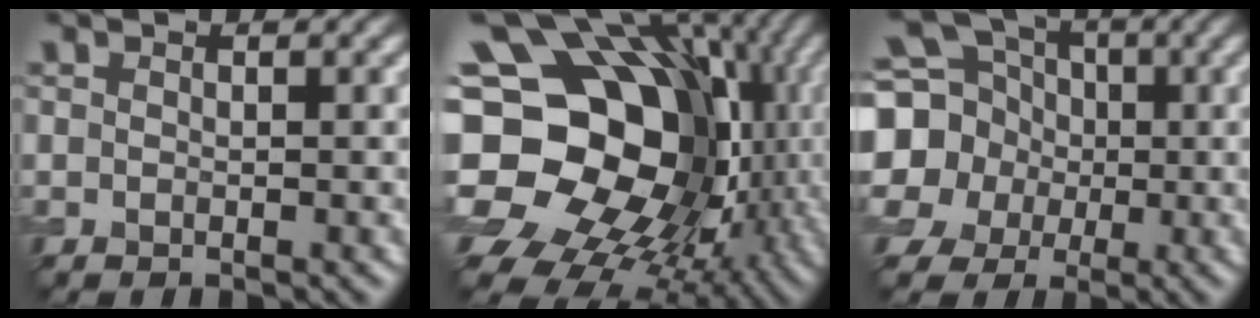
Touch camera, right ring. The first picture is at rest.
{"total": 21.2, "force": [-0.8, 16.4, 13.4], "torque": [-0.240, -0.008, -0.002]}
{"total": 12.6, "force": [0.3, 11.4, 5.2], "torque": [-0.163, 0.013, -0.028]}